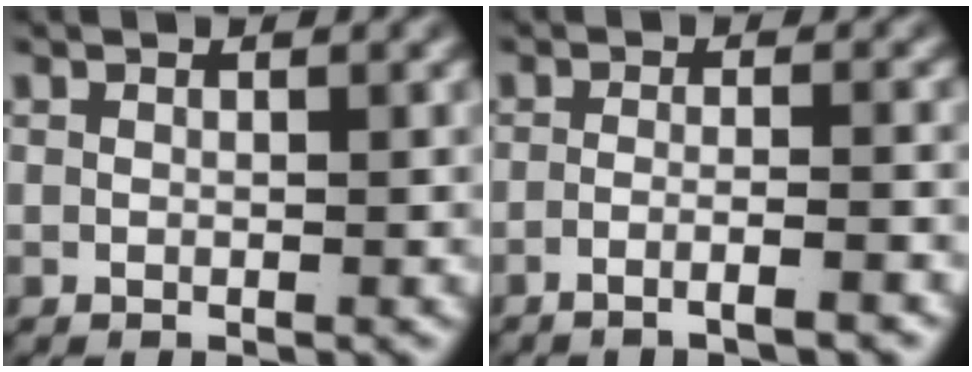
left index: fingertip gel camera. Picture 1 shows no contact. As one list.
[{"total": 3.0, "force": [-2.4, -0.3, 1.7], "torque": [-0.043, -0.012, -0.039]}]